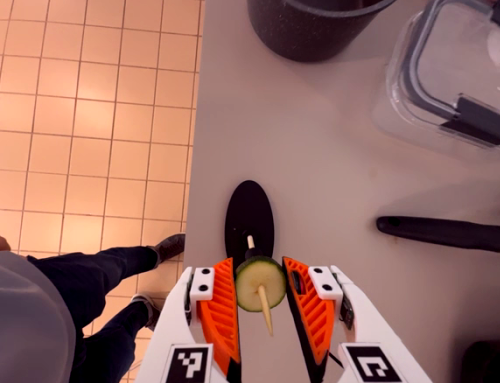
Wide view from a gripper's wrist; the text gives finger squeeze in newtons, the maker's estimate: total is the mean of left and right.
{"total": 7.6, "left": 7.7, "right": 7.4}